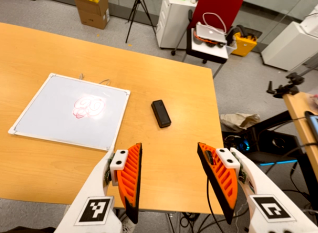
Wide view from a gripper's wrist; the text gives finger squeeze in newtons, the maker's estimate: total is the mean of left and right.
{"total": 0.0}